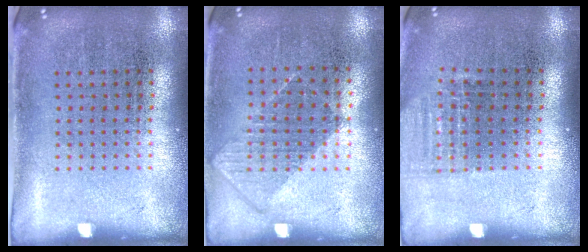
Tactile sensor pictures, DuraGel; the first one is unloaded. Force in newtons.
{"total": 0.8, "press": 0.7, "slide": 0.4}
{"total": 1.0, "press": 0.9, "slide": 0.5}